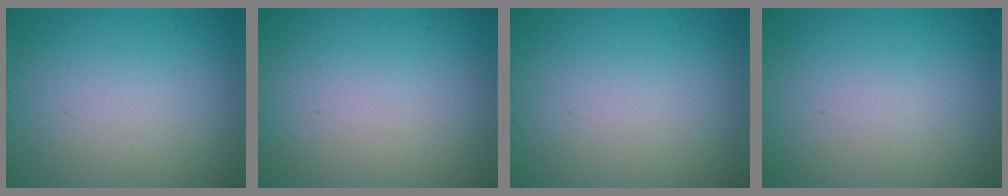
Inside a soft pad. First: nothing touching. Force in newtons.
{"total": 0.0}
{"total": 0.0}
{"total": 0.0}